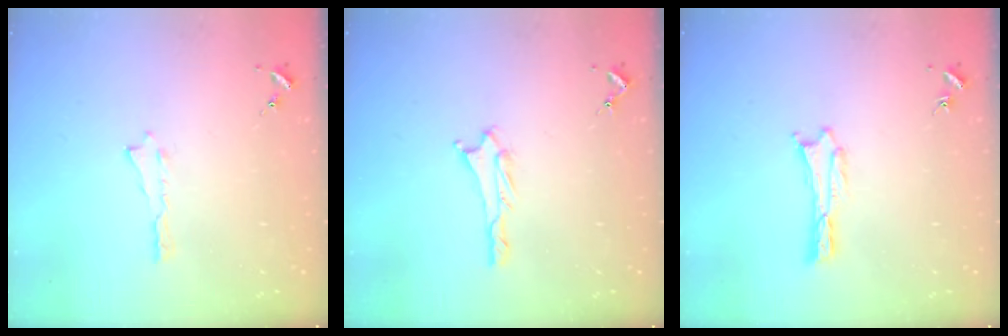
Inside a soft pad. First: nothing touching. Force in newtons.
{"total": 0.8, "press": 0.8, "slide": 0.1}
{"total": 0.7, "press": 0.7, "slide": 0.1}